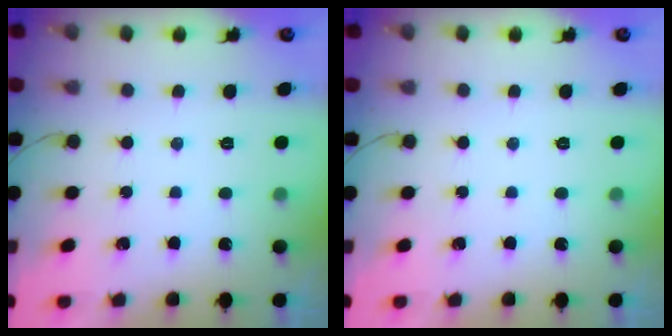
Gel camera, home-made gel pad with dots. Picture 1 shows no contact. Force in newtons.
{"total": 0.0}